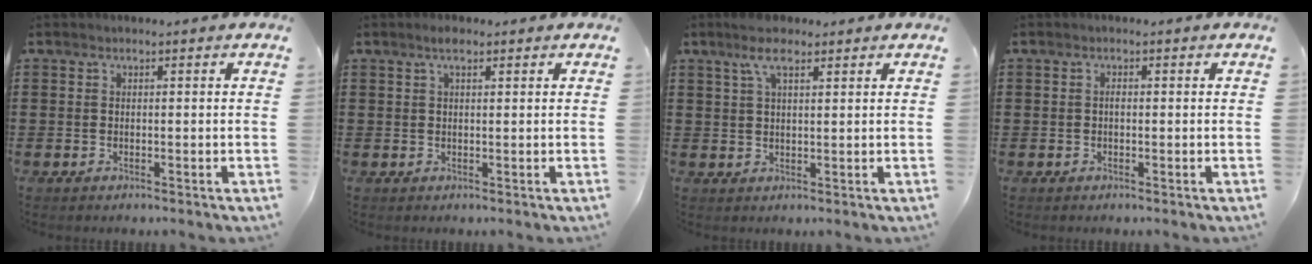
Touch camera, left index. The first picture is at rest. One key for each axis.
{"total": 2.0, "fx": 1.1, "fy": 0.6, "fz": 1.6, "tx": -0.033, "ty": 0.005, "tz": 0.018}
{"total": 5.3, "fx": 3.1, "fy": 1.7, "fz": 3.8, "tx": -0.083, "ty": 0.007, "tz": 0.056}
{"total": 0.8, "fx": 0.0, "fy": 0.4, "fz": 0.6, "tx": -0.014, "ty": 0.000, "tz": 0.000}